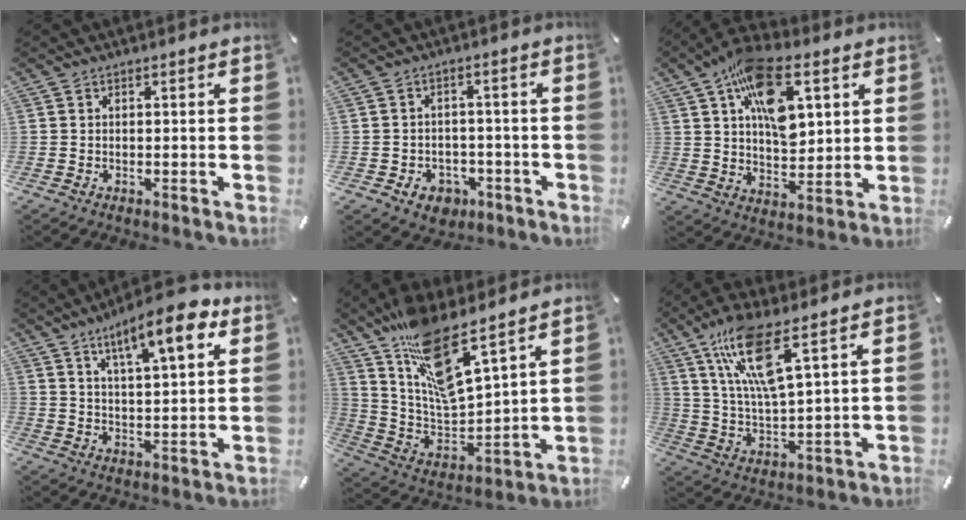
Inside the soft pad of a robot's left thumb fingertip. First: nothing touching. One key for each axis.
{"total": 5.6, "fx": -2.5, "fy": 4.5, "fz": 2.3, "tx": -0.034, "ty": 0.014, "tz": -0.044}
{"total": 16.9, "fx": 6.6, "fy": 9.5, "fz": 12.4, "tx": -0.200, "ty": -0.012, "tz": 0.117}
{"total": 13.7, "fx": 8.6, "fy": 4.1, "fz": 9.8, "tx": -0.150, "ty": -0.038, "tz": 0.140}
{"total": 15.8, "fx": 12.3, "fy": 3.6, "fz": 9.1, "tx": -0.184, "ty": -0.099, "tz": 0.214}
{"total": 14.3, "fx": 8.2, "fy": 3.6, "fz": 11.2, "tx": -0.235, "ty": -0.025, "tz": 0.140}